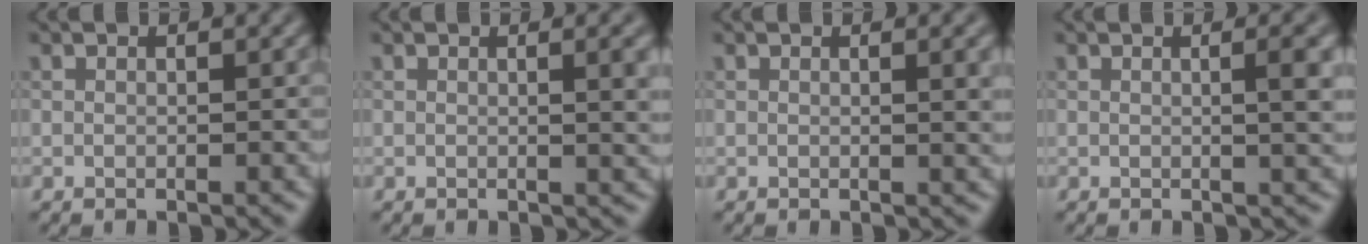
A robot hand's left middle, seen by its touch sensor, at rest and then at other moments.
{"total": 3.3, "force": [0.6, 1.0, 3.1], "torque": [-0.030, 0.004, 0.005]}
{"total": 2.6, "force": [0.6, 0.8, 2.4], "torque": [-0.023, 0.002, 0.006]}
{"total": 3.6, "force": [0.4, 1.0, 3.4], "torque": [-0.036, 0.008, 0.000]}